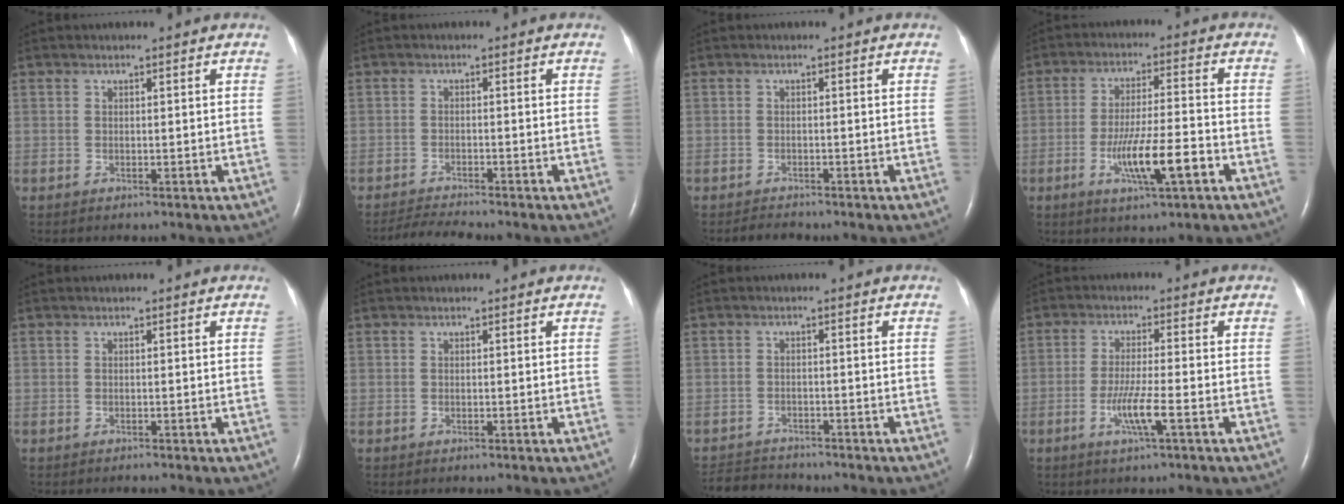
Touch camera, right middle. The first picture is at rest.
{"total": 3.7, "force": [-3.6, -0.5, 0.9], "torque": [-0.022, -0.018, -0.060]}
{"total": 1.3, "force": [-1.2, 0.2, 0.0], "torque": [-0.009, -0.007, -0.017]}
{"total": 9.3, "force": [-3.8, 0.8, 8.5], "torque": [-0.158, -0.007, -0.062]}
{"total": 0.0}
{"total": 0.0}
{"total": 5.0, "force": [-4.9, 0.8, 0.3], "torque": [-0.007, -0.014, -0.082]}
{"total": 5.3, "force": [-2.1, -0.2, 4.8], "torque": [-0.096, -0.010, -0.040]}